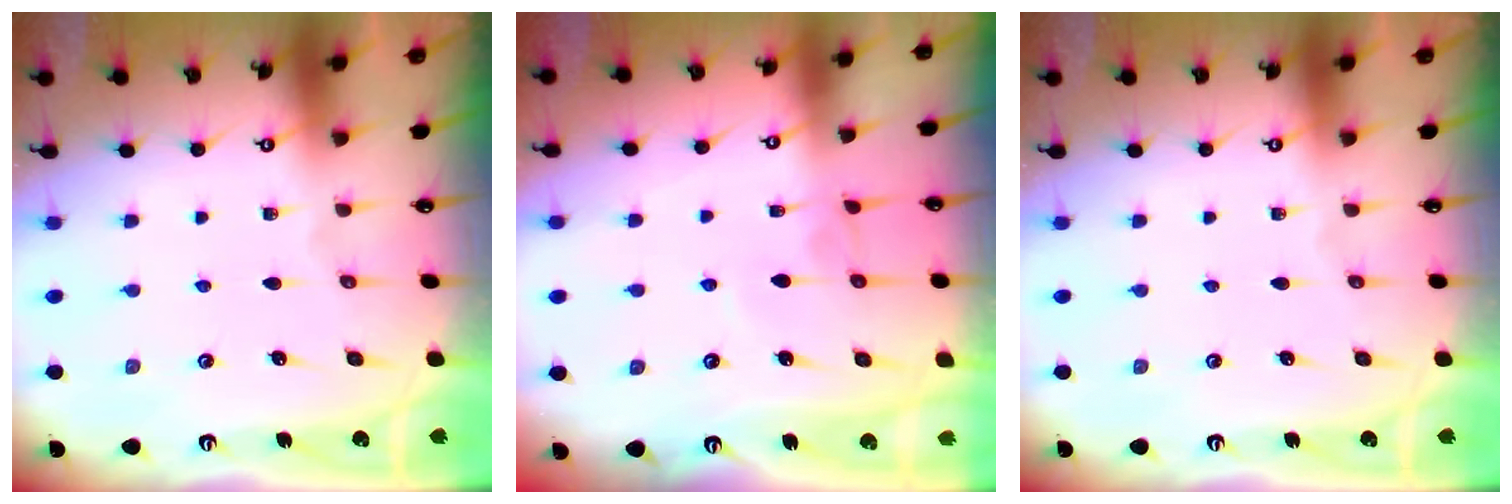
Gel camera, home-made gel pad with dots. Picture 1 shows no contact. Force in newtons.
{"total": 1.3, "press": 1.3, "slide": 0.3}
{"total": 0.0}